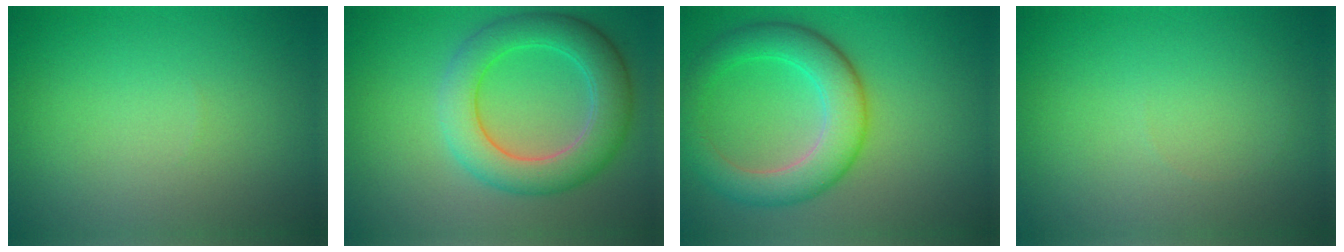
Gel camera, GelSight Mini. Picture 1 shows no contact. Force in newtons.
{"total": 6.2, "press": 6.2, "slide": 0.2}
{"total": 6.0, "press": 6.0, "slide": 0.2}
{"total": 0.0}